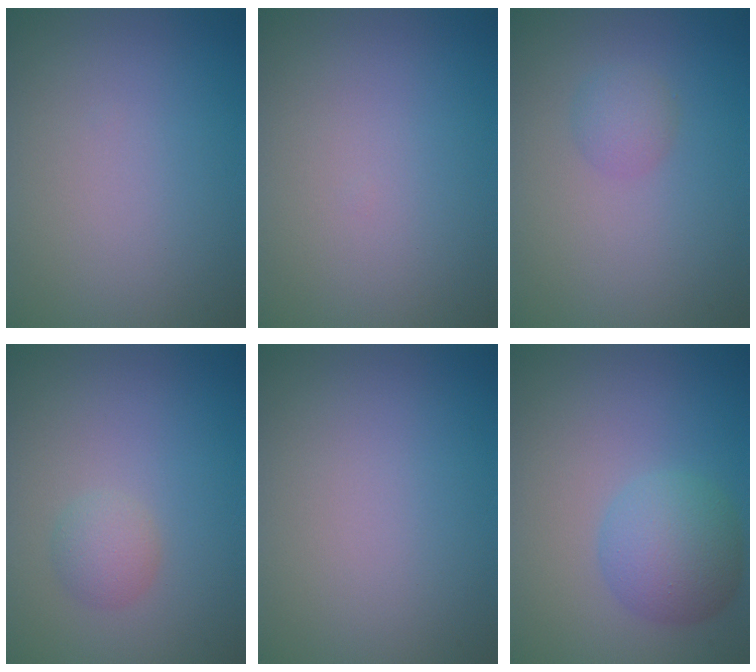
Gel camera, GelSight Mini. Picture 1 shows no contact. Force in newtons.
{"total": 0.0}
{"total": 1.6, "press": 1.6, "slide": 0.0}
{"total": 1.8, "press": 1.8, "slide": 0.0}
{"total": 0.0}
{"total": 4.6, "press": 4.6, "slide": 0.2}